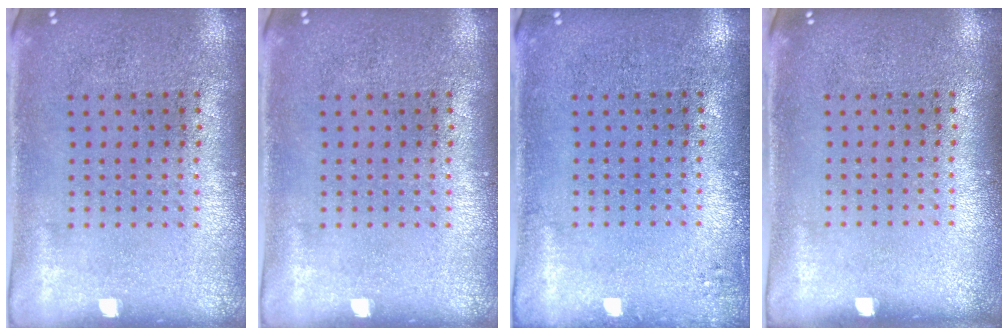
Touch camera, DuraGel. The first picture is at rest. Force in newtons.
{"total": 0.0}
{"total": 1.0, "press": 1.0, "slide": 0.2}
{"total": 0.0}